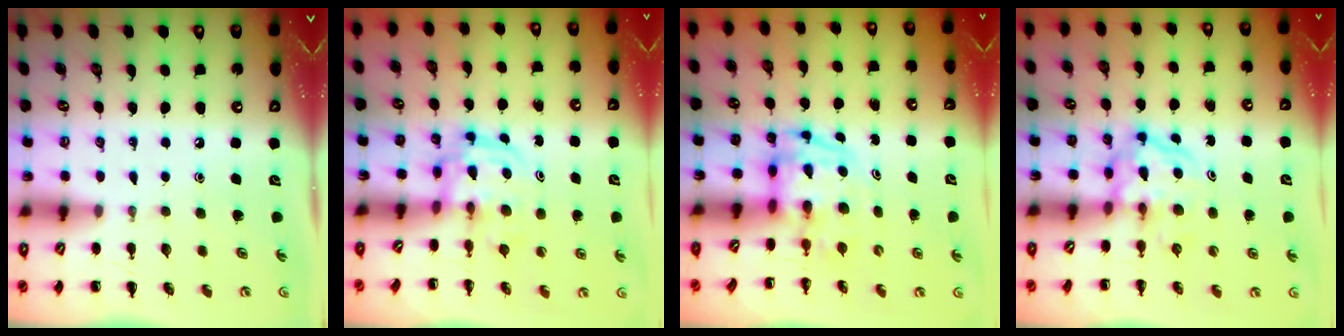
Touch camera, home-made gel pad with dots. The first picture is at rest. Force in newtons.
{"total": 3.0, "press": 3.0, "slide": 0.4}
{"total": 3.8, "press": 3.7, "slide": 0.8}
{"total": 3.9, "press": 3.9, "slide": 0.5}